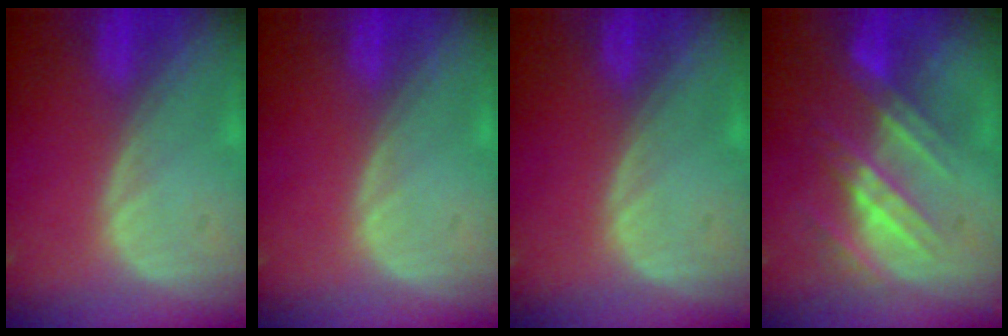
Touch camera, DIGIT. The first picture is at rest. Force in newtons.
{"total": 0.0}
{"total": 0.0}
{"total": 7.8, "press": 7.4, "slide": 2.6}